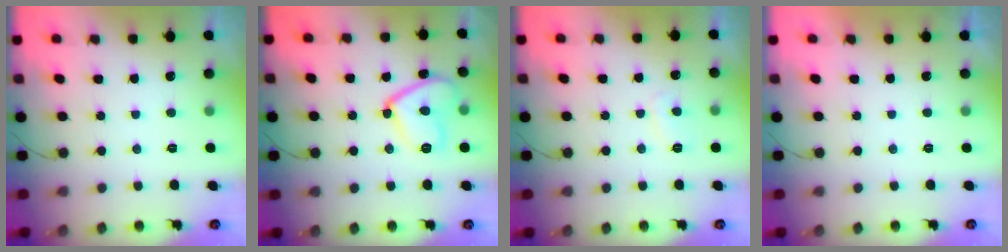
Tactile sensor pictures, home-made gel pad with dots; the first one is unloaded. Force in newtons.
{"total": 12.2, "press": 12.1, "slide": 0.9}
{"total": 2.9, "press": 2.9, "slide": 0.3}
{"total": 2.1, "press": 2.1, "slide": 0.4}